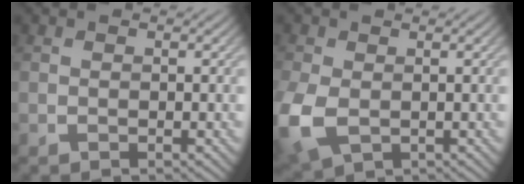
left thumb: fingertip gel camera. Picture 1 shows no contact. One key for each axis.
{"total": 7.2, "fx": -1.5, "fy": 4.8, "fz": 5.1, "tx": -0.163, "ty": -0.021, "tz": -0.027}